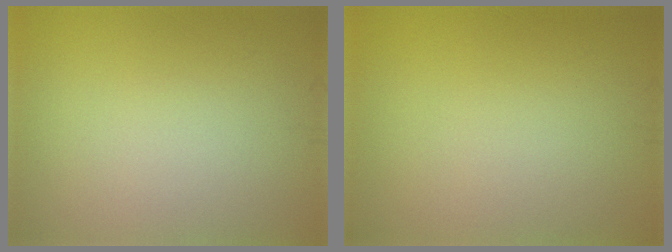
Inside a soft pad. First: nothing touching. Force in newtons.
{"total": 0.0}